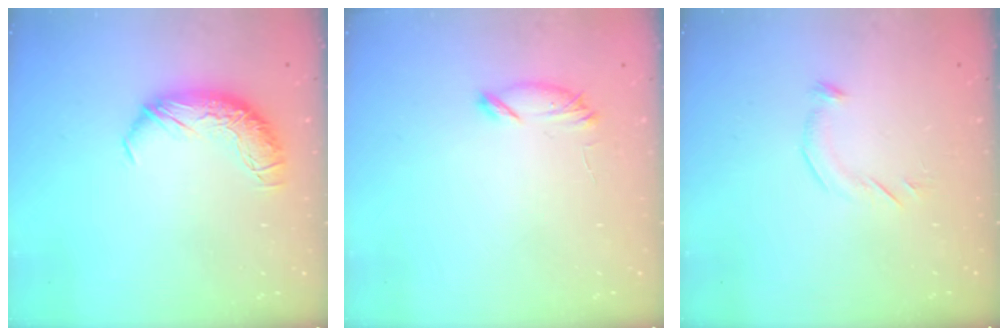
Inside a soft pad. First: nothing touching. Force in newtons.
{"total": 6.6, "press": 6.6, "slide": 0.7}
{"total": 5.9, "press": 5.8, "slide": 1.2}